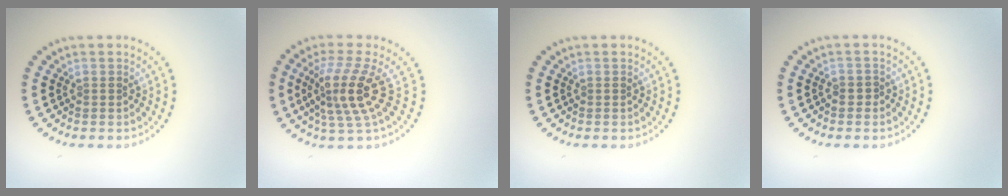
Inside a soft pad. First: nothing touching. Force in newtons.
{"total": 4.4, "press": 3.2, "slide": 3.0}
{"total": 0.0}
{"total": 0.8, "press": 0.5, "slide": 0.6}